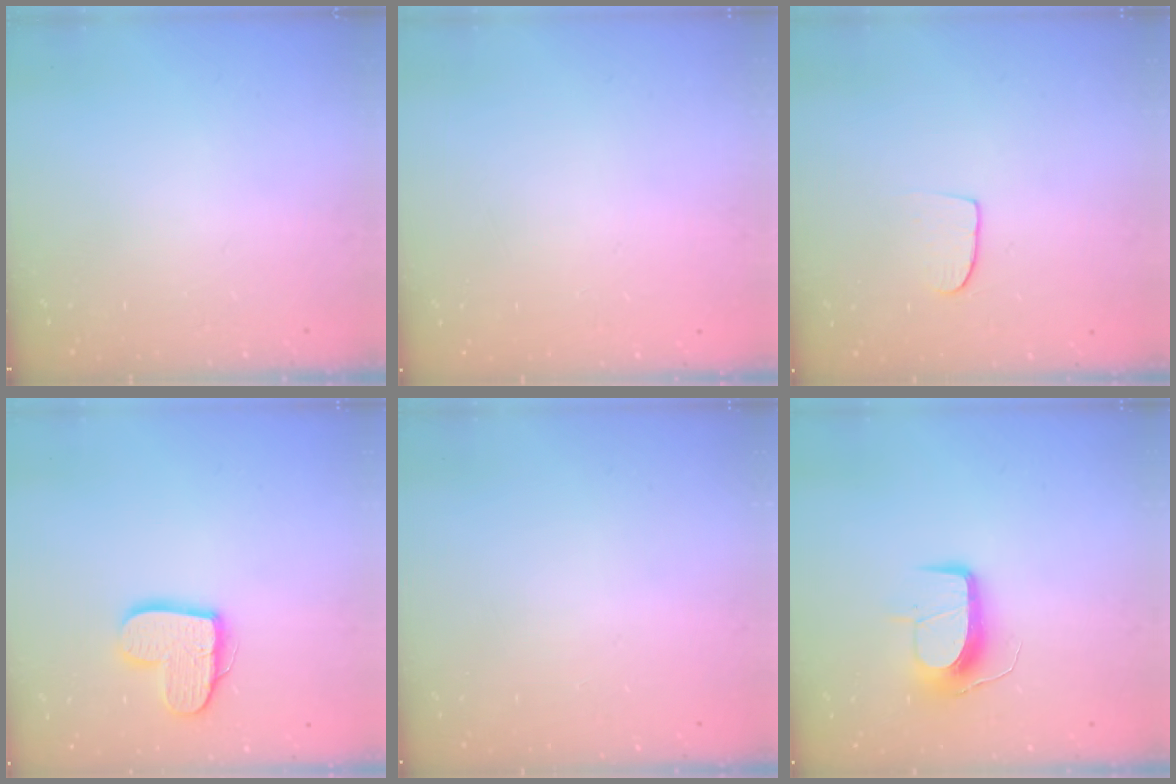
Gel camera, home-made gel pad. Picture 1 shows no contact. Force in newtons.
{"total": 0.0}
{"total": 6.4, "press": 6.3, "slide": 0.4}
{"total": 11.5, "press": 11.5, "slide": 0.6}
{"total": 0.5, "press": 0.5, "slide": 0.1}
{"total": 10.6, "press": 10.6, "slide": 0.1}